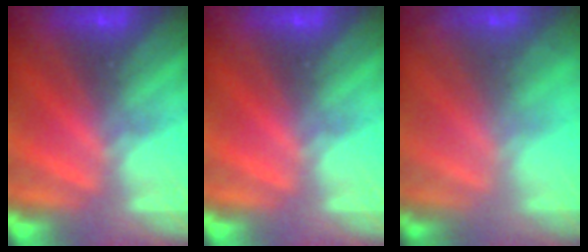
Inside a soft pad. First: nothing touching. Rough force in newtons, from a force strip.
{"total": 0.0}
{"total": 1.5}